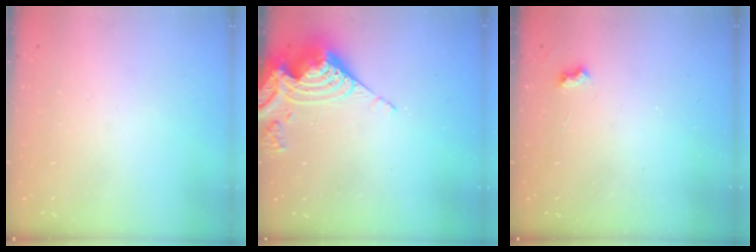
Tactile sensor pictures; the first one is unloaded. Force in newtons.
{"total": 12.4, "press": 12.3, "slide": 1.5}
{"total": 3.8, "press": 3.8, "slide": 0.5}